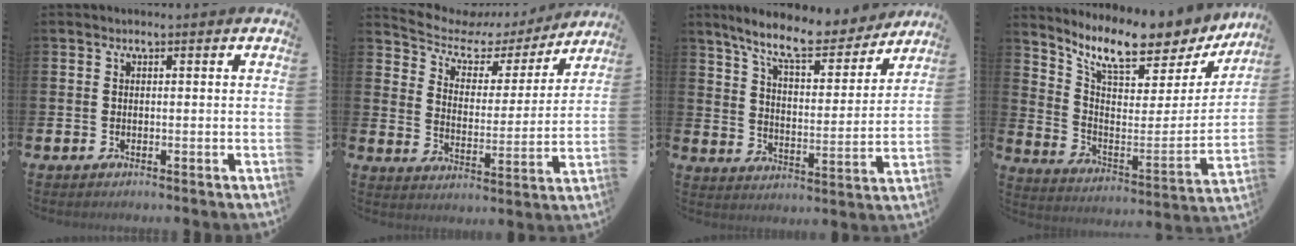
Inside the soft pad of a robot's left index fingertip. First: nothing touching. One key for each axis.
{"total": 6.6, "fx": 5.5, "fy": 3.2, "fz": 1.4, "tx": -0.063, "ty": -0.041, "tz": 0.090}
{"total": 10.6, "fx": 9.4, "fy": 2.2, "fz": 4.3, "tx": -0.103, "ty": -0.057, "tz": 0.163}
{"total": 9.6, "fx": 8.3, "fy": 2.3, "fz": 4.3, "tx": -0.107, "ty": -0.065, "tz": 0.137}